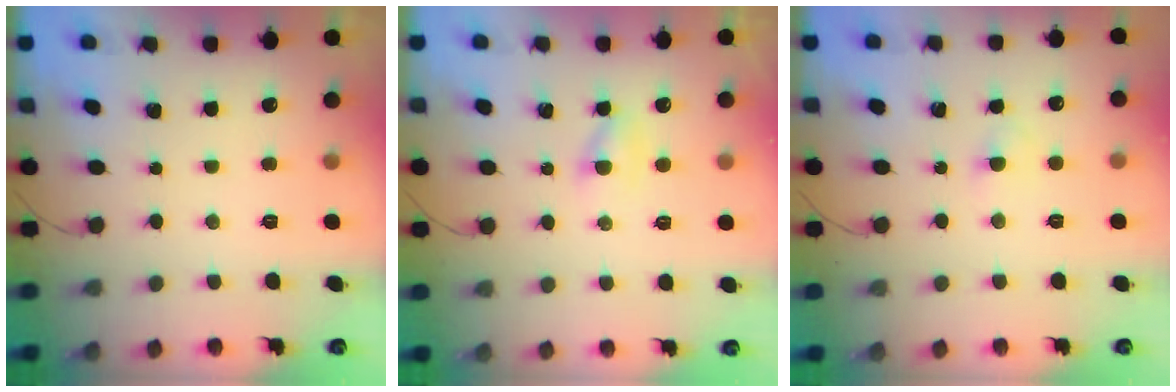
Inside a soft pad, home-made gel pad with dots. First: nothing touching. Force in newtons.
{"total": 2.3, "press": 2.1, "slide": 0.9}
{"total": 2.3, "press": 2.1, "slide": 1.0}